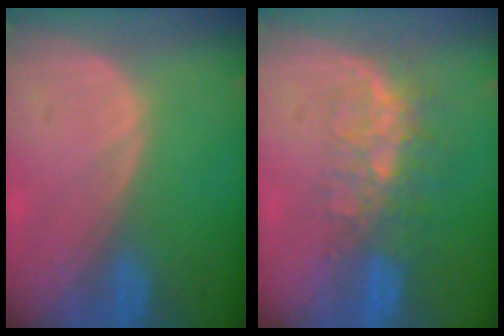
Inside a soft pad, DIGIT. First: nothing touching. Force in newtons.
{"total": 8.3, "press": 6.8, "slide": 4.7}